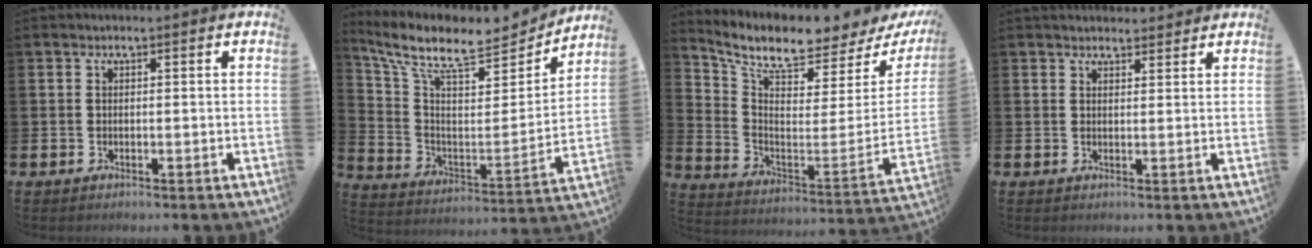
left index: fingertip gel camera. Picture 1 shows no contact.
{"total": 10.8, "force": [9.2, 2.9, 4.9], "torque": [-0.127, -0.066, 0.151]}
{"total": 7.0, "force": [6.3, 1.2, 2.8], "torque": [-0.080, -0.071, 0.099]}
{"total": 2.3, "force": [2.2, 0.7, 0.0], "torque": [0.005, -0.009, 0.039]}